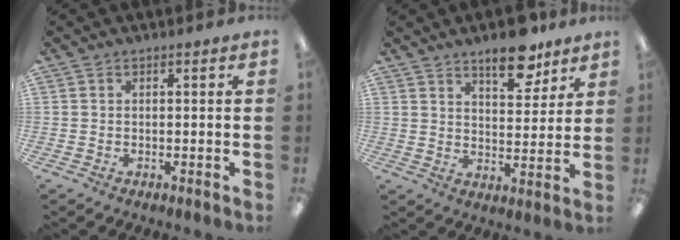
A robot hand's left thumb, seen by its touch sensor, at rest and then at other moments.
{"total": 10.5, "force": [7.7, 4.2, 5.8], "torque": [-0.060, -0.045, 0.127]}